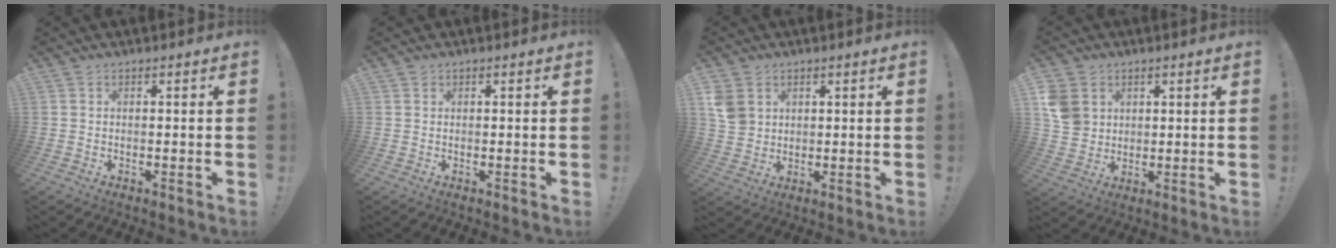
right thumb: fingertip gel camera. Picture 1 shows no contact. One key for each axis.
{"total": 0.7, "fx": 0.5, "fy": 0.5, "fz": 0.0, "tx": 0.003, "ty": -0.002, "tz": 0.009}
{"total": 6.5, "fx": 2.6, "fy": 5.4, "fz": 2.6, "tx": -0.046, "ty": -0.006, "tz": 0.052}
{"total": 8.2, "fx": 2.9, "fy": 7.0, "fz": 3.0, "tx": -0.050, "ty": -0.007, "tz": 0.063}